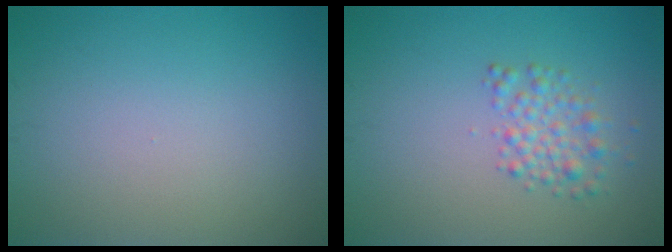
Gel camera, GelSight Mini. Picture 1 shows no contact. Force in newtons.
{"total": 2.3, "press": 2.3, "slide": 0.0}